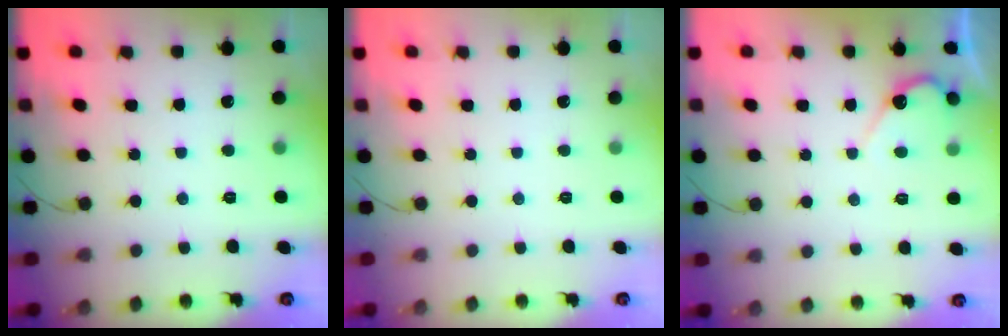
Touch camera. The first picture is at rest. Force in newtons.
{"total": 0.0}
{"total": 5.9, "press": 5.9, "slide": 0.4}